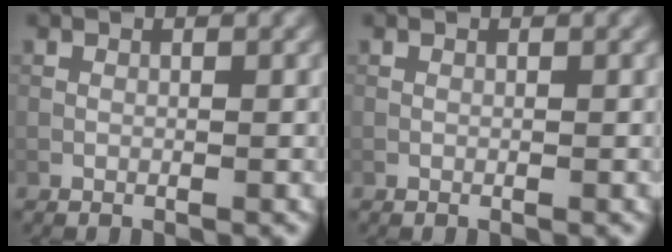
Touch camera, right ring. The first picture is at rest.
{"total": 0.0}